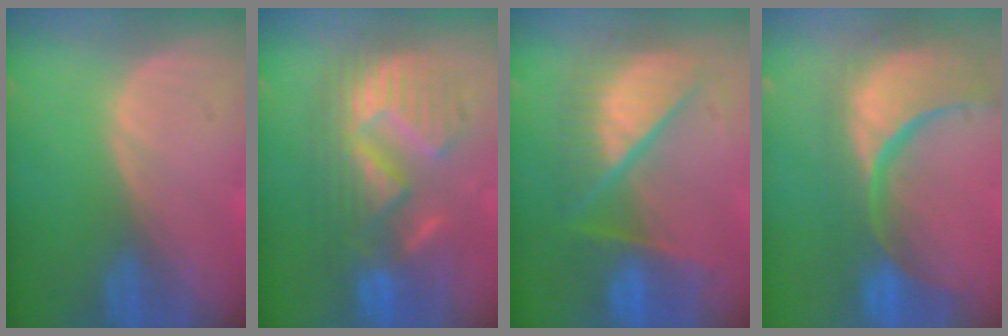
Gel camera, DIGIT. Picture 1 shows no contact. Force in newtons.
{"total": 11.5, "press": 11.4, "slide": 1.0}
{"total": 10.4, "press": 10.3, "slide": 1.4}
{"total": 15.4, "press": 12.1, "slide": 9.6}